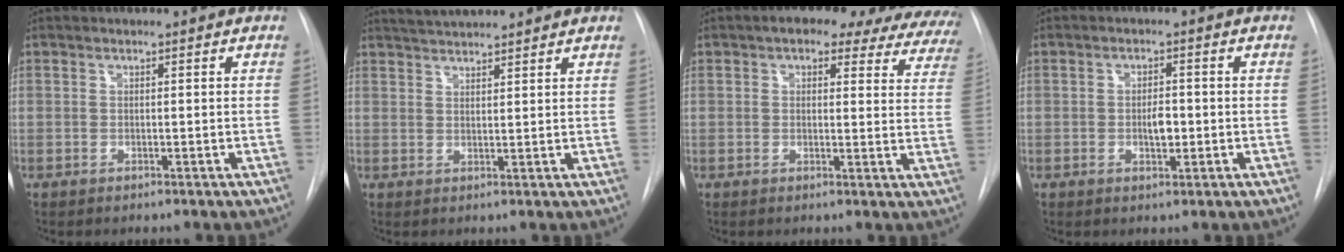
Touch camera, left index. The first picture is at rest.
{"total": 5.4, "force": [5.2, -0.1, 1.6], "torque": [-0.031, 0.029, 0.087]}
{"total": 17.4, "force": [13.3, 6.4, 9.1], "torque": [-0.107, 0.023, 0.133]}
{"total": 2.8, "force": [-0.4, 1.3, 2.5], "torque": [-0.040, 0.002, -0.004]}